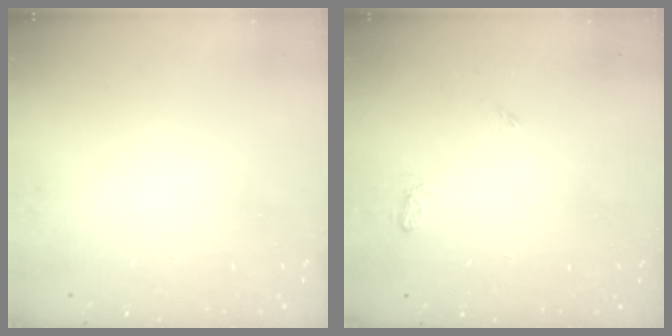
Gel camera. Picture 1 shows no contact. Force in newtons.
{"total": 4.3, "press": 4.2, "slide": 0.5}